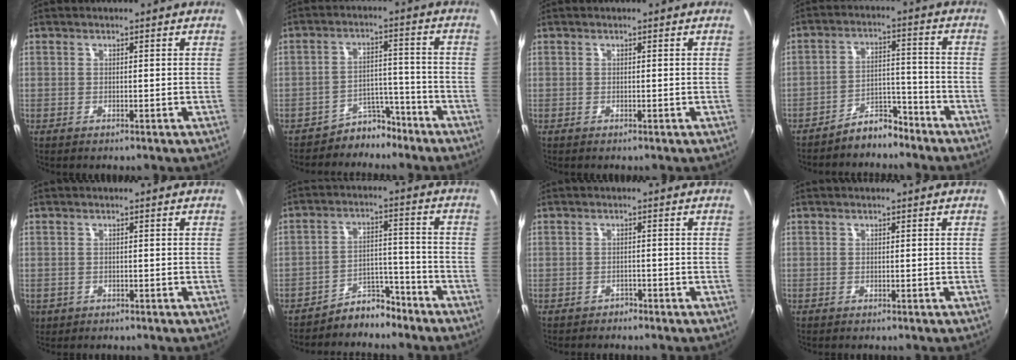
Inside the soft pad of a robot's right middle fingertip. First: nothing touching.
{"total": 5.8, "force": [-5.0, 3.0, 0.4], "torque": [-0.005, 0.028, -0.073]}
{"total": 0.0}
{"total": 6.0, "force": [-5.5, 2.1, 1.3], "torque": [-0.024, 0.025, -0.085]}
{"total": 2.7, "force": [-0.6, 2.4, 1.1], "torque": [-0.025, -0.005, -0.007]}
{"total": 6.6, "force": [-5.9, 2.7, 0.7], "torque": [-0.009, 0.031, -0.093]}
{"total": 1.5, "force": [-1.4, 0.7, 0.0], "torque": [-0.005, 0.001, -0.021]}
{"total": 0.0}